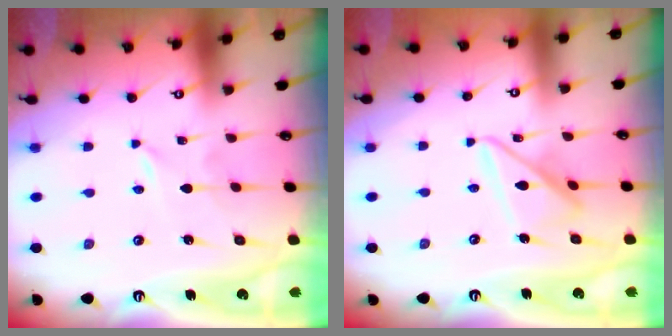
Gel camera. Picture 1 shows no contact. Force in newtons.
{"total": 12.6, "press": 12.6, "slide": 1.1}